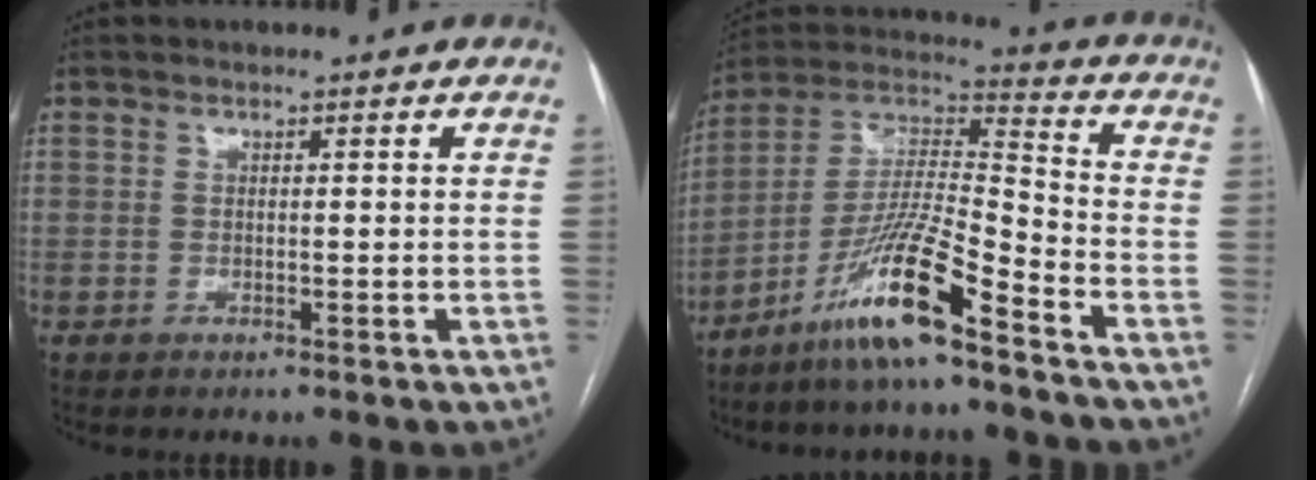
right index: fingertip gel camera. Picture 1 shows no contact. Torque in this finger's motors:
{"motor_torque": [1.51, -0.63, 0.64, 0.21]}